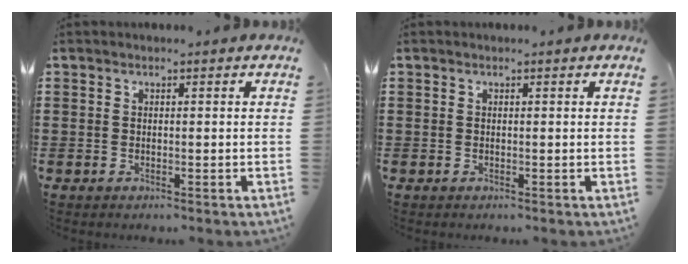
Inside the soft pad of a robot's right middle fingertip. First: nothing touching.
{"total": 0.0}